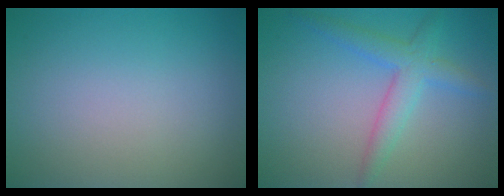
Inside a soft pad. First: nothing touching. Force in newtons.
{"total": 3.4, "press": 3.4, "slide": 0.1}